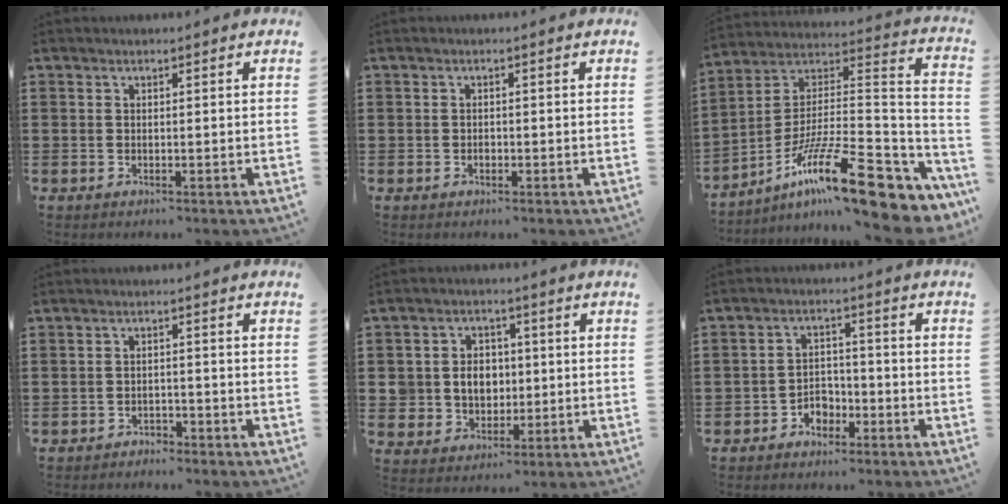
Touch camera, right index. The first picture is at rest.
{"total": 0.9, "force": [-0.3, 0.7, 0.5], "torque": [-0.012, 0.001, -0.006]}
{"total": 18.3, "force": [-10.4, 4.3, 14.4], "torque": [-0.243, 0.017, -0.177]}
{"total": 1.7, "force": [-1.6, 0.4, -0.1], "torque": [-0.006, 0.003, -0.037]}
{"total": 5.8, "force": [0.3, 5.1, 2.6], "torque": [-0.061, 0.016, 0.003]}
{"total": 3.4, "force": [-2.4, 2.2, 0.9], "torque": [-0.025, 0.008, -0.050]}